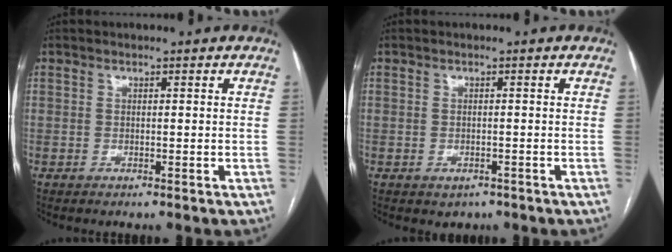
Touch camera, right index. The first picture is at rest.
{"total": 1.7, "force": [-1.0, 1.3, 0.6], "torque": [-0.009, 0.002, -0.004]}